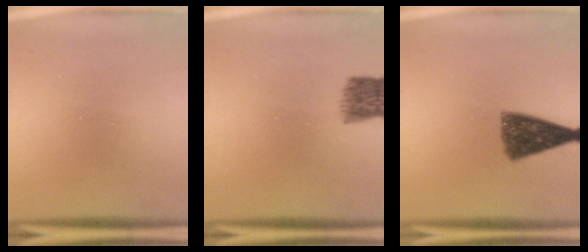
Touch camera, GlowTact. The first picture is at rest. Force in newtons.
{"total": 5.5}
{"total": 8.2}